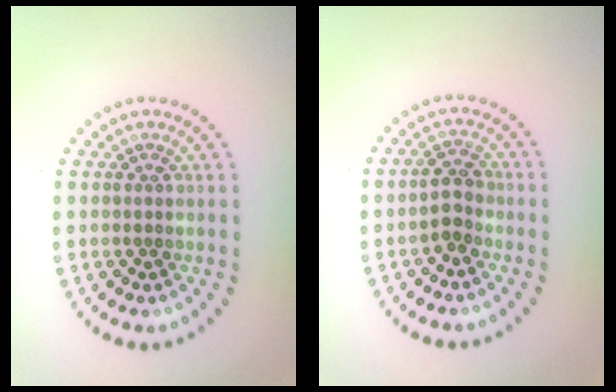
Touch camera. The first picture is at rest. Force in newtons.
{"total": 2.0, "press": 2.0, "slide": 0.6}